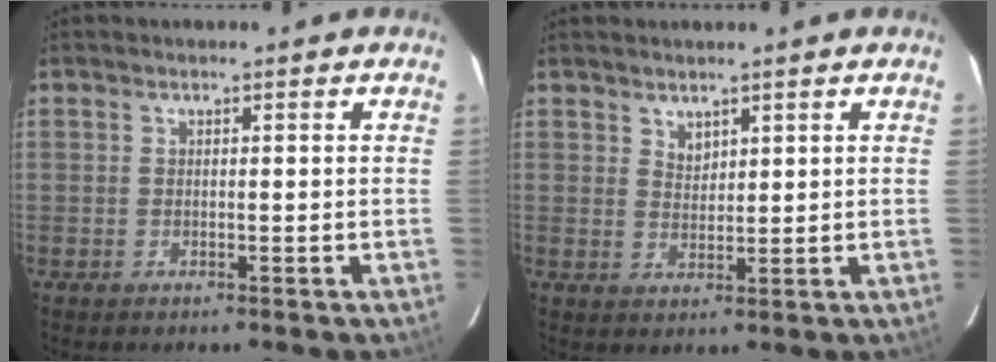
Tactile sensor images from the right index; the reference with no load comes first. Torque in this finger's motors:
{"motor_torque": [0.00, 0.20, 0.00, 0.00]}